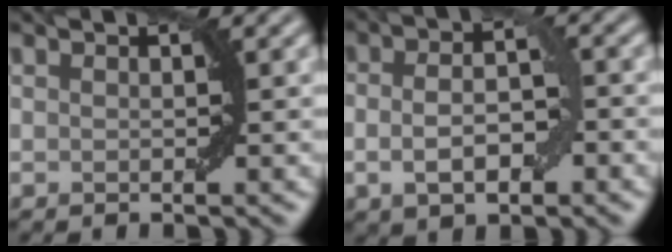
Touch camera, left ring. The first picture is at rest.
{"total": 4.8, "force": [-0.9, 2.2, 4.2], "torque": [-0.079, 0.002, -0.017]}